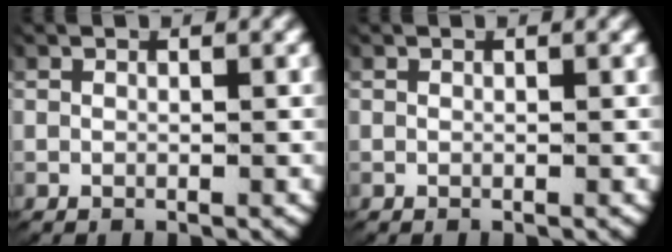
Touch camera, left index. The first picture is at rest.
{"total": 0.0}